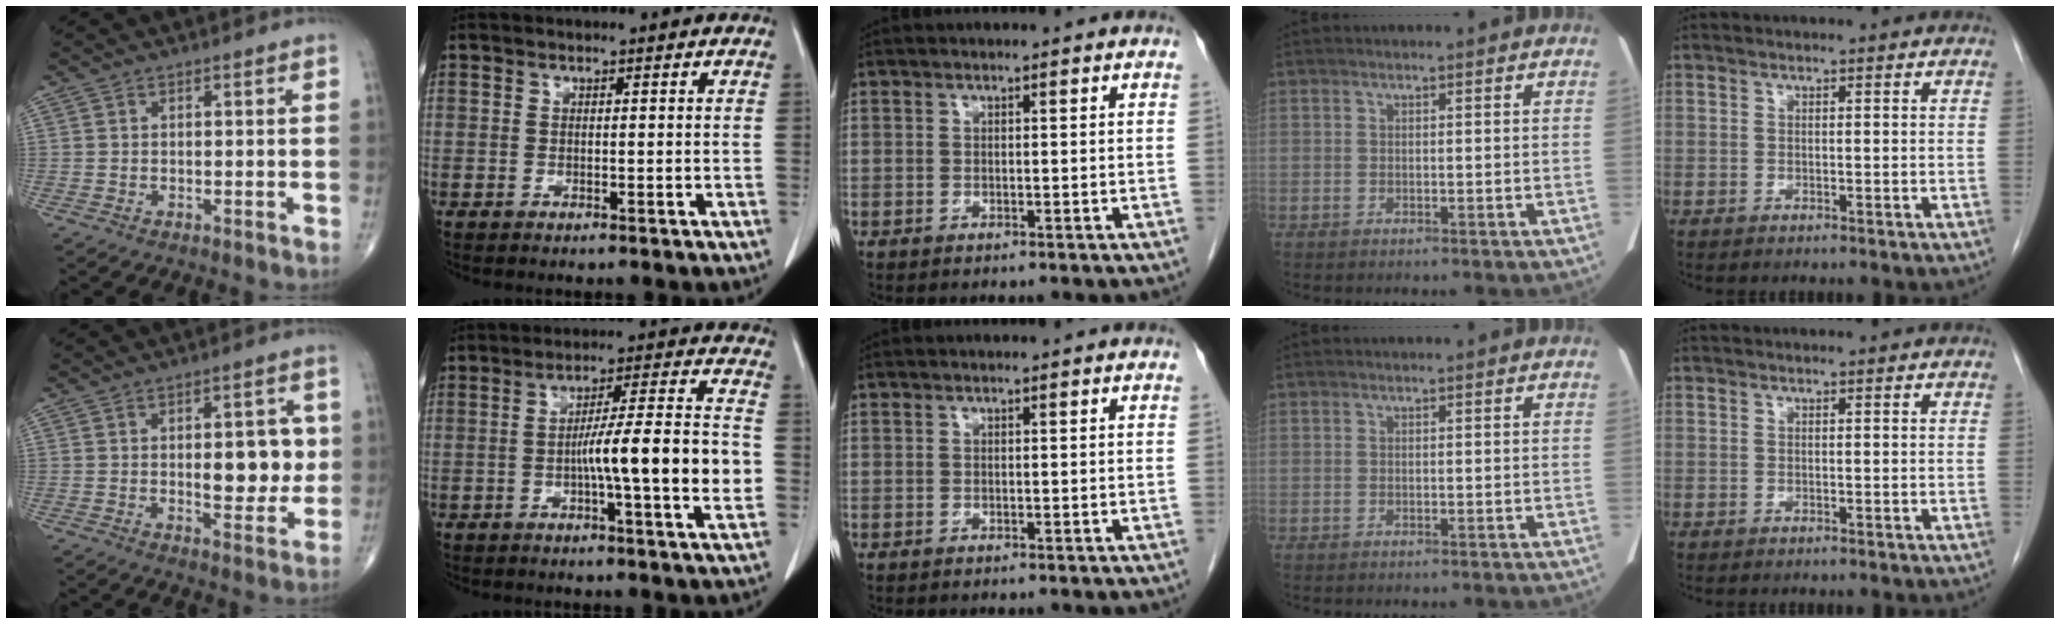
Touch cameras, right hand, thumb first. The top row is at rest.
{"thumb": {"total": 10.5, "force": [0.6, 4.8, 9.3], "torque": [-0.095, -0.006, 0.016]}, "index": {"total": 13.0, "force": [-2.6, -0.3, 12.7], "torque": [-0.198, 0.008, -0.045]}}